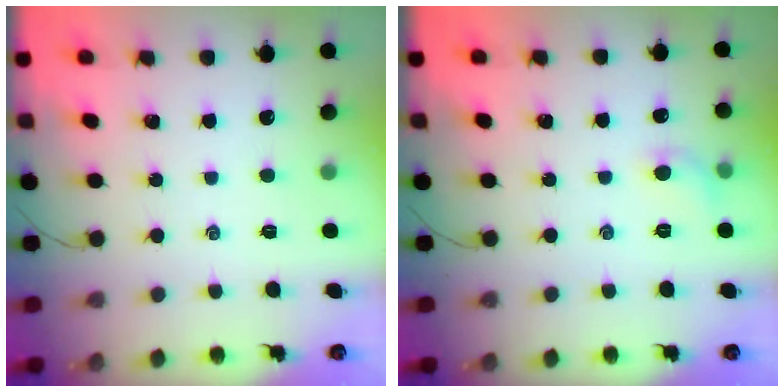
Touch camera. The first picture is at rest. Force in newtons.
{"total": 5.6, "press": 5.4, "slide": 1.3}